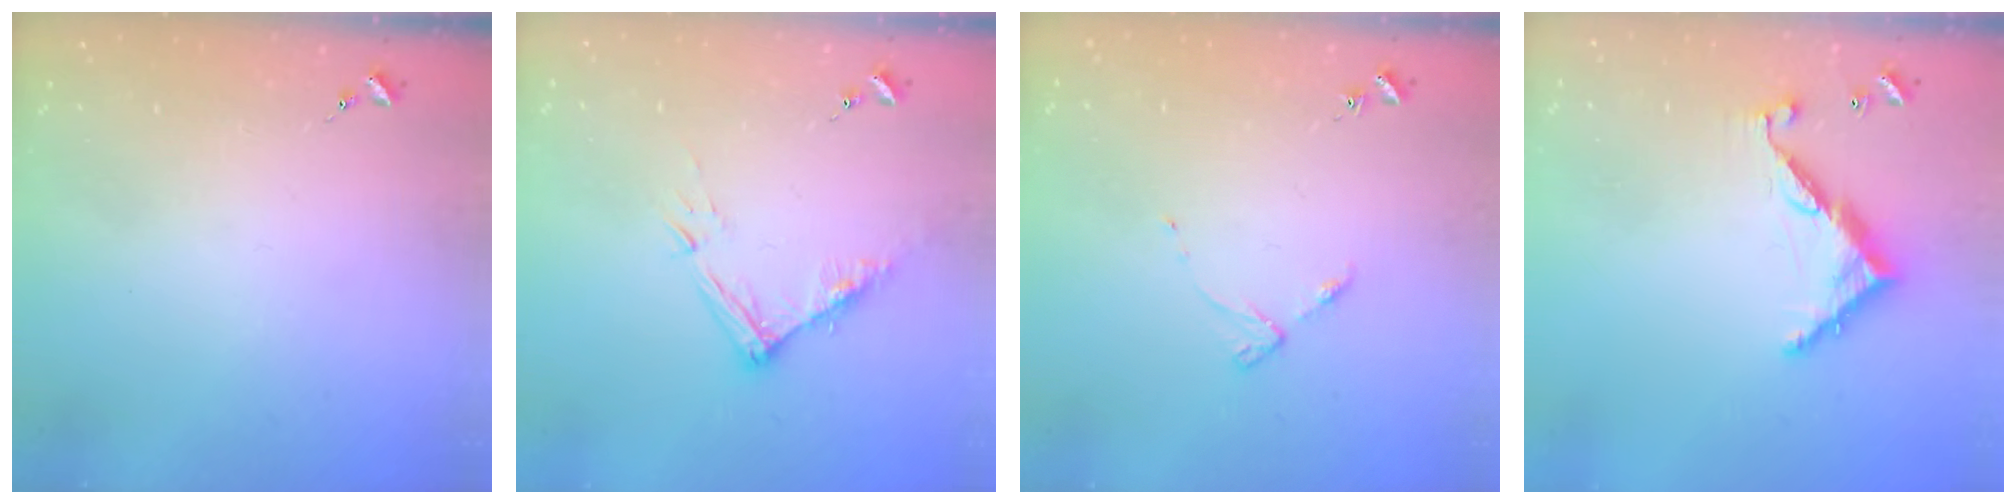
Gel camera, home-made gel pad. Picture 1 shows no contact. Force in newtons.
{"total": 10.5, "press": 10.5, "slide": 0.8}
{"total": 3.3, "press": 3.3, "slide": 0.4}
{"total": 8.9, "press": 8.9, "slide": 0.6}